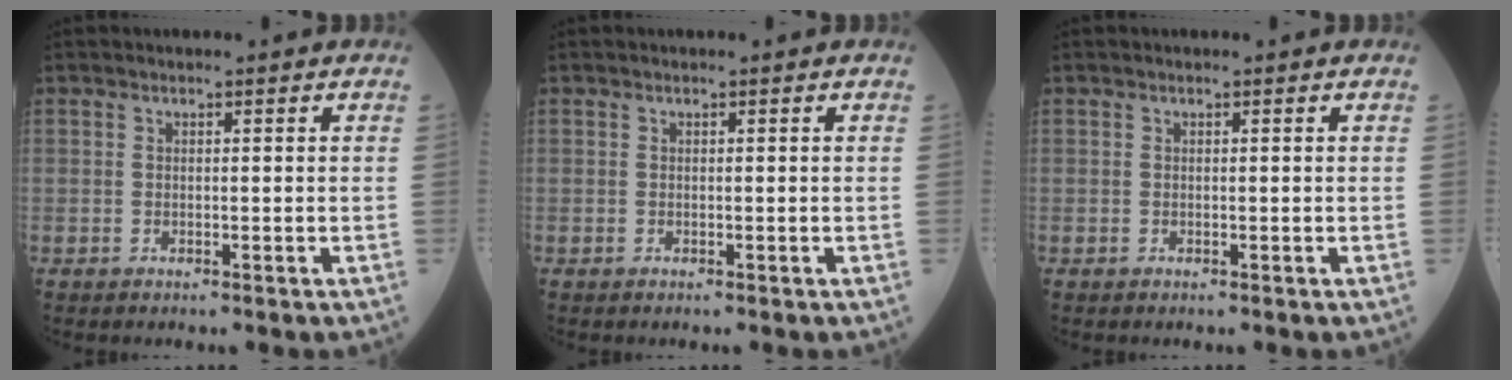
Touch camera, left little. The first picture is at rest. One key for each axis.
{"total": 0.0}
{"total": 0.0}